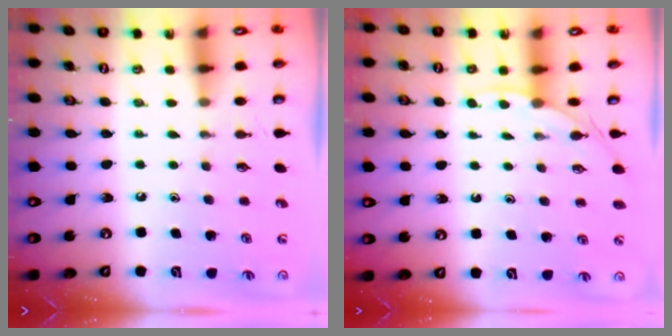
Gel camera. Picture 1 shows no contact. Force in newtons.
{"total": 2.9, "press": 2.9, "slide": 0.4}